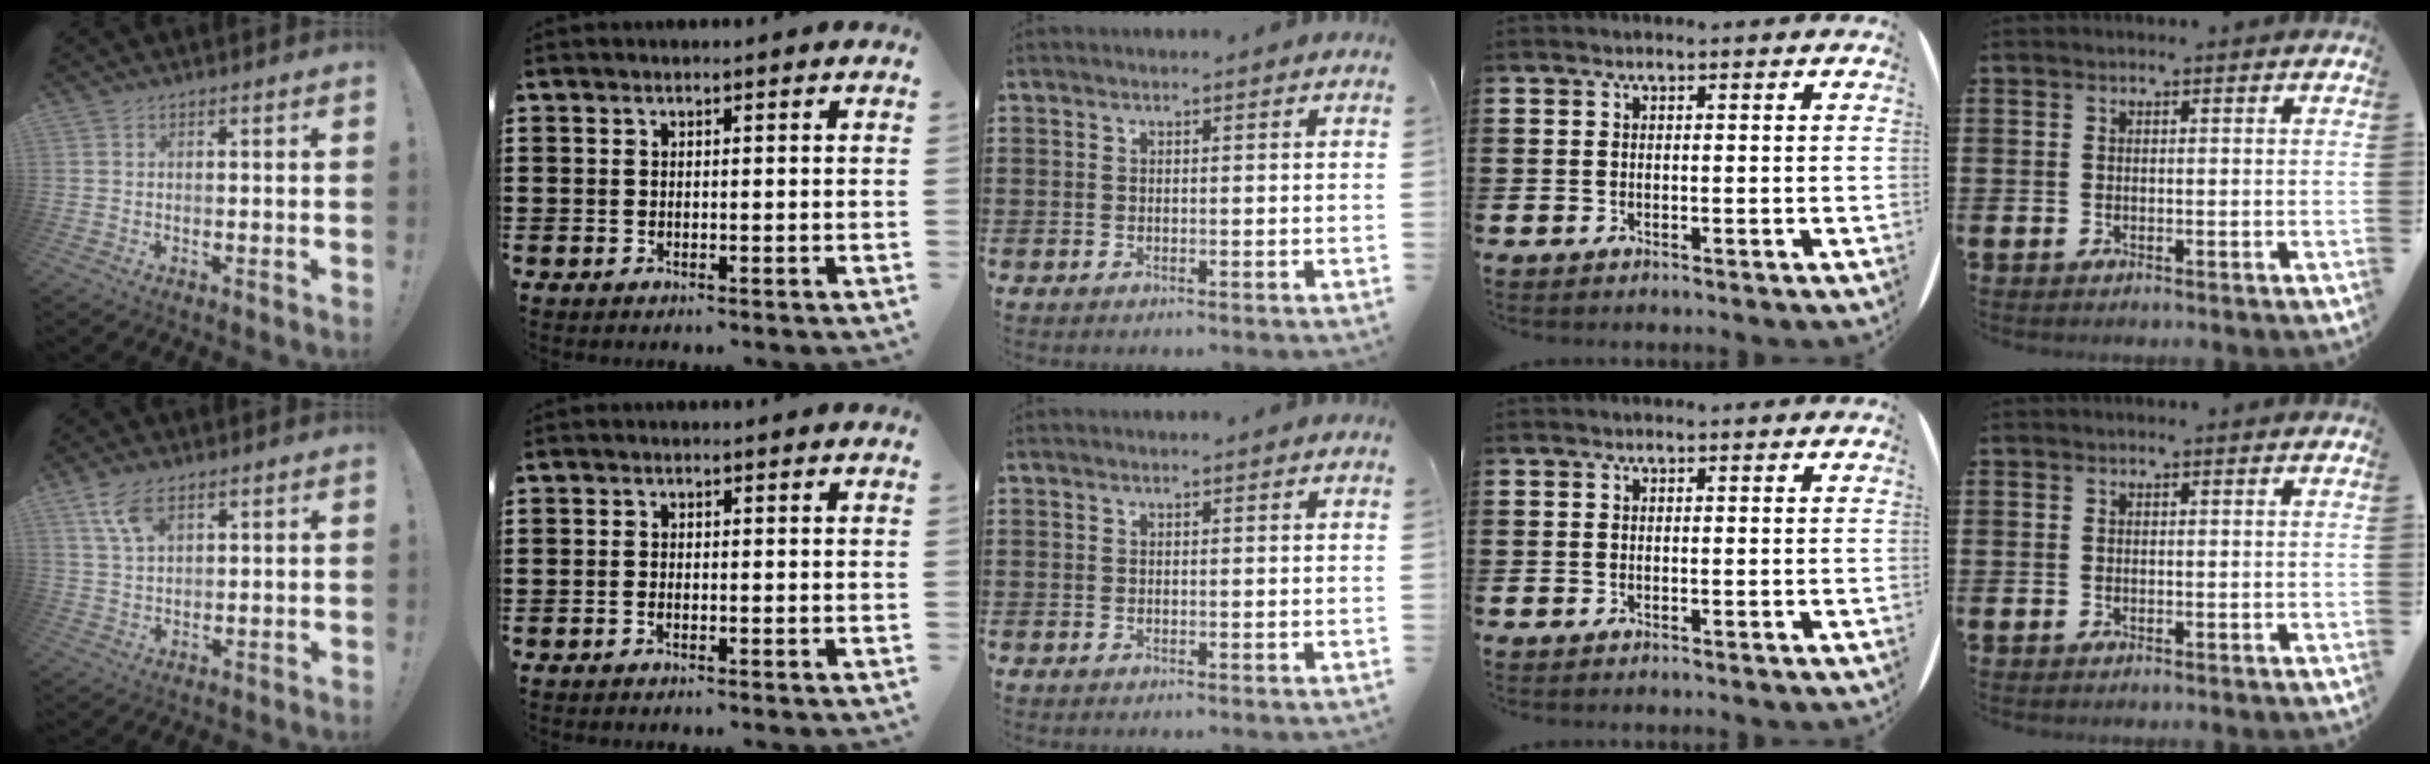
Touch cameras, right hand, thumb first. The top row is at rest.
{"thumb": {"total": 7.4, "force": [4.4, 3.5, 4.9], "torque": [-0.086, -0.016, 0.083]}, "index": {"total": 0.8, "force": [-0.5, 0.3, 0.5], "torque": [-0.011, -0.004, -0.009]}}